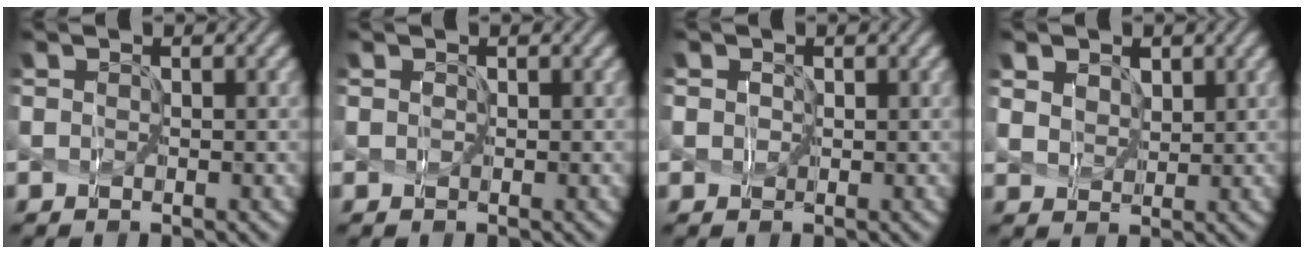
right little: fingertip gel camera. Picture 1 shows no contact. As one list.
[{"total": 0.0}, {"total": 2.0, "force": [0.7, 1.6, 0.8], "torque": [0.014, 0.018, -0.017]}, {"total": 5.6, "force": [3.2, 3.8, 2.6], "torque": [-0.064, 0.015, 0.041]}]